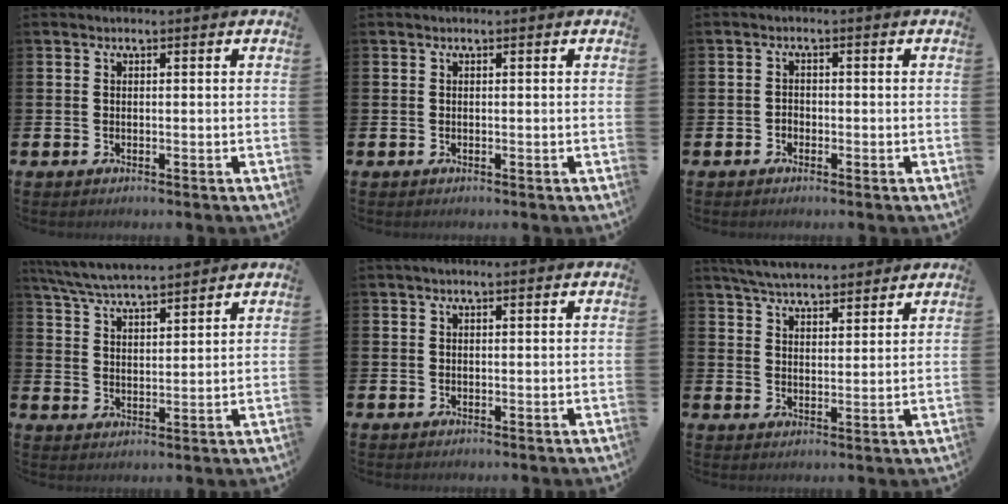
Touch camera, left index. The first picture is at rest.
{"total": 0.0}
{"total": 1.2, "force": [-0.8, 0.9, 0.2], "torque": [-0.002, 0.001, -0.018]}
{"total": 6.1, "force": [6.0, 0.5, 1.3], "torque": [-0.046, -0.031, 0.107]}
{"total": 0.8, "force": [0.5, 0.1, 0.6], "torque": [-0.004, -0.001, 0.007]}
{"total": 5.7, "force": [5.5, 0.8, 1.0], "torque": [-0.031, -0.026, 0.099]}